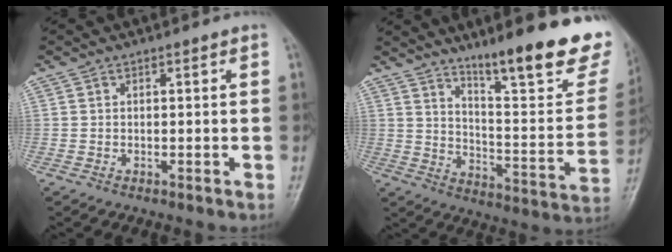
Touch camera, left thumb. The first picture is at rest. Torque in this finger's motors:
{"motor_torque": [0.70, 0.44, 1.63, -1.14, 0.10]}